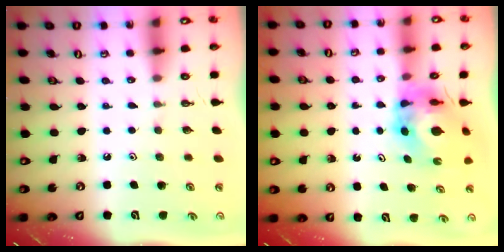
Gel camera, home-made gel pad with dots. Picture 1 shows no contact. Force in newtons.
{"total": 7.3, "press": 7.2, "slide": 0.9}